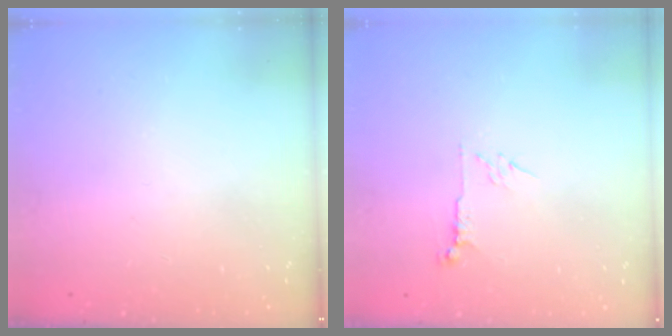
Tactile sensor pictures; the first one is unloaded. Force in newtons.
{"total": 5.1, "press": 5.1, "slide": 0.4}